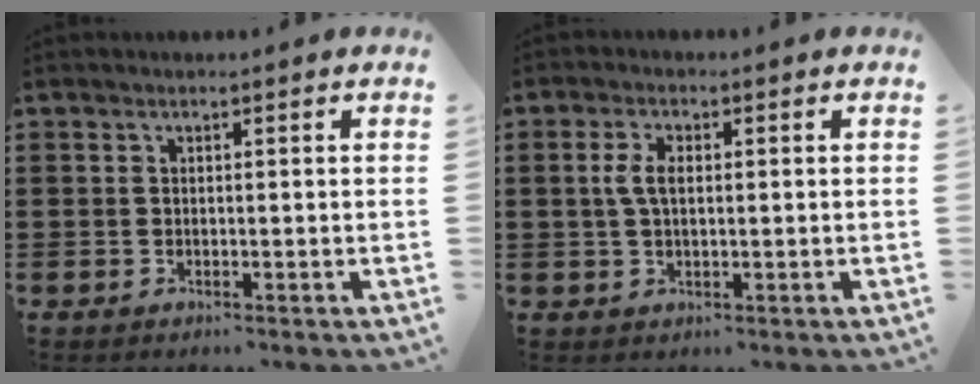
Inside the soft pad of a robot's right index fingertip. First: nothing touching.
{"total": 3.7, "force": [0.4, 1.8, 3.2], "torque": [-0.074, 0.006, 0.002]}